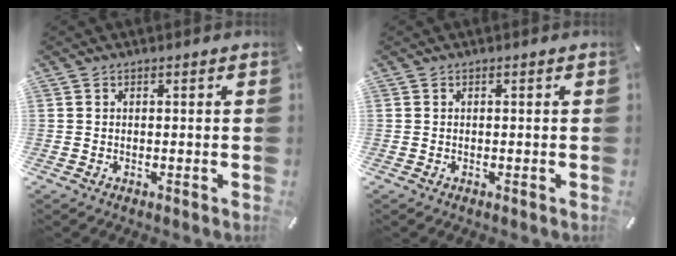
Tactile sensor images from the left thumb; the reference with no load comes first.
{"total": 0.0}